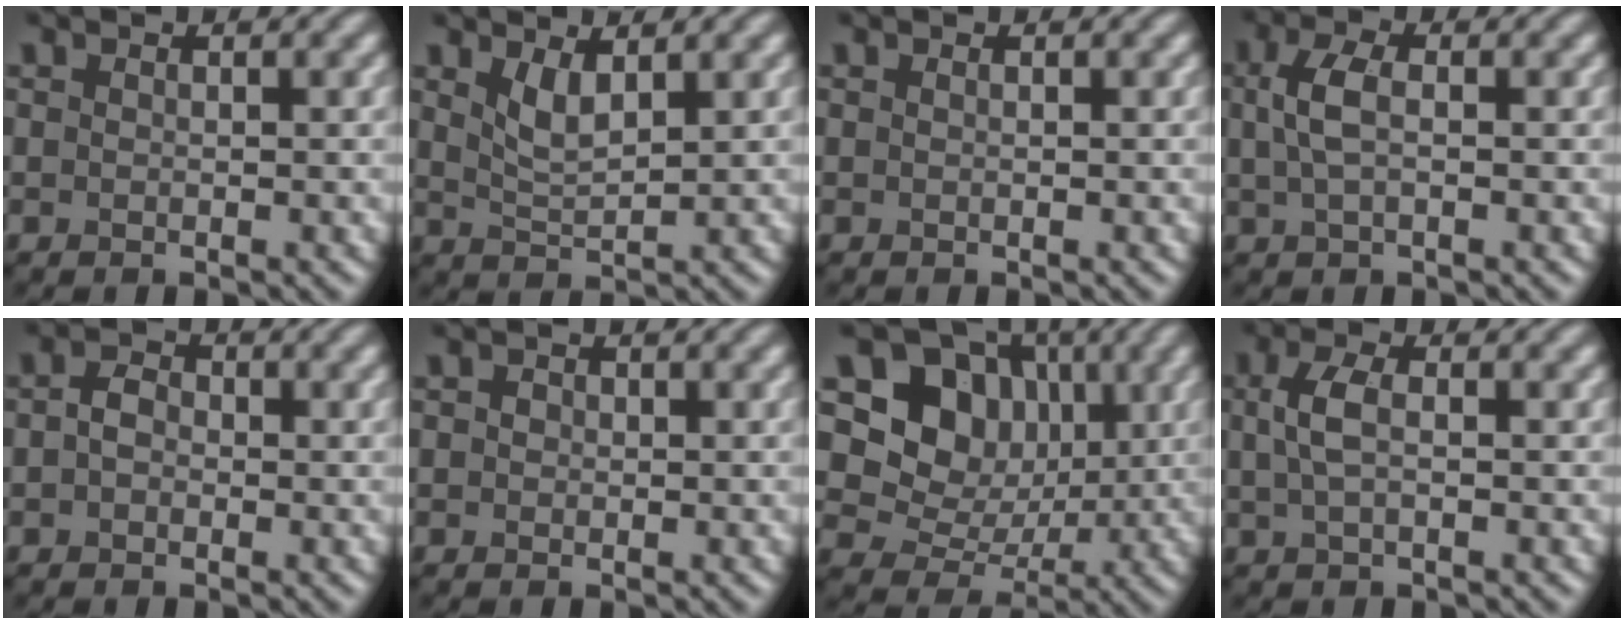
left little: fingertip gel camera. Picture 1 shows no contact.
{"total": 2.4, "force": [1.4, 0.7, 1.8], "torque": [-0.039, -0.008, 0.031]}
{"total": 0.0}
{"total": 3.0, "force": [0.3, 1.5, 2.6], "torque": [-0.061, 0.006, 0.003]}
{"total": 2.1, "force": [-0.1, 1.6, 1.3], "torque": [-0.022, 0.004, -0.012]}
{"total": 0.7, "force": [0.1, 0.7, 0.3], "torque": [-0.005, -0.002, -0.002]}
{"total": 8.8, "force": [2.6, 7.1, 4.4], "torque": [-0.079, -0.009, 0.029]}
{"total": 2.7, "force": [0.3, 1.3, 2.3], "torque": [-0.056, 0.005, 0.003]}